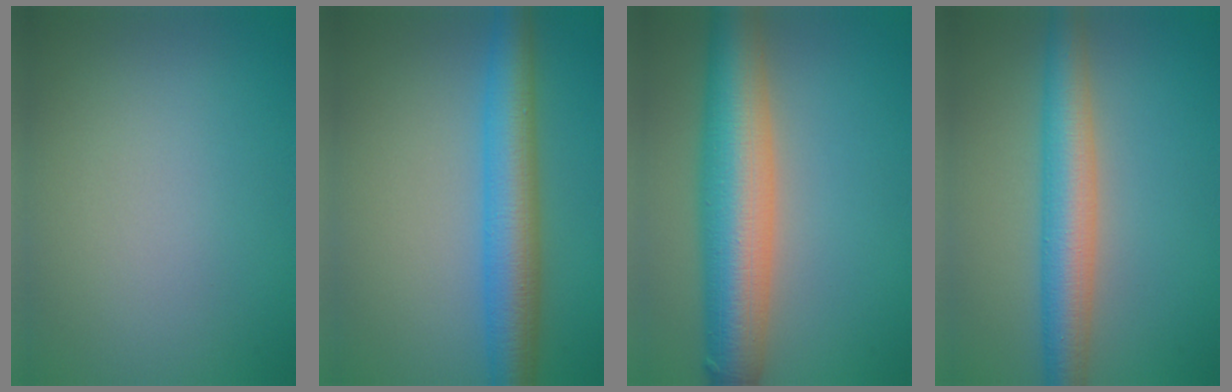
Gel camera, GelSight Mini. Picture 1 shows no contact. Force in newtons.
{"total": 6.7, "press": 6.7, "slide": 0.1}
{"total": 9.8, "press": 9.7, "slide": 0.5}
{"total": 5.9, "press": 5.9, "slide": 0.3}